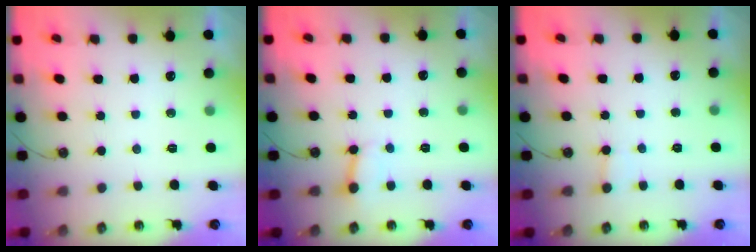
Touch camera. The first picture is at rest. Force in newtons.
{"total": 2.9, "press": 2.9, "slide": 0.2}
{"total": 1.9, "press": 1.9, "slide": 0.3}